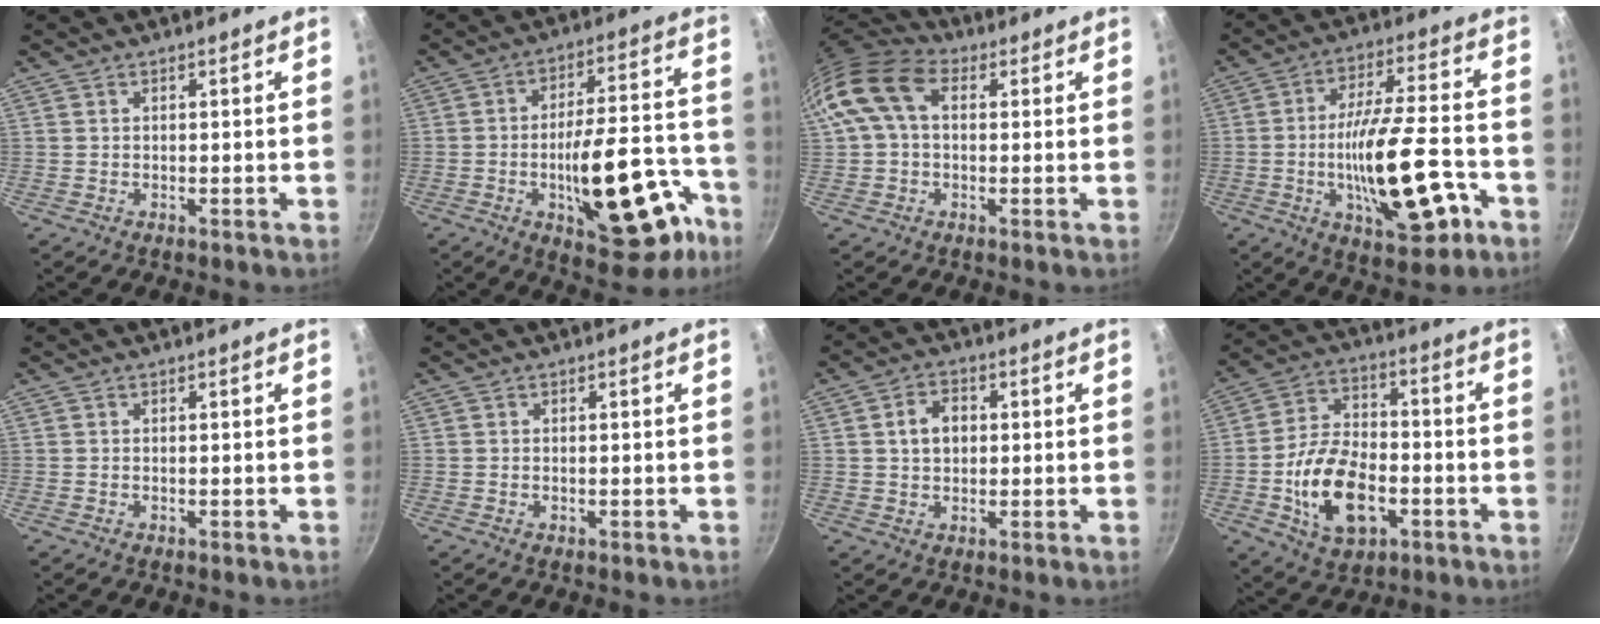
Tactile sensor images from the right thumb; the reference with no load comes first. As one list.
[{"total": 22.7, "force": [-9.2, 9.5, 18.4], "torque": [-0.208, 0.054, -0.120]}, {"total": 12.7, "force": [2.8, 8.4, 9.1], "torque": [-0.165, 0.024, 0.032]}, {"total": 19.9, "force": [-6.4, 7.2, 17.5], "torque": [-0.266, 0.033, -0.092]}, {"total": 0.0}, {"total": 0.6, "force": [-0.2, 0.4, 0.5], "torque": [-0.008, 0.002, -0.003]}, {"total": 5.5, "force": [0.7, 4.1, 3.6], "torque": [-0.042, 0.009, 0.007]}, {"total": 16.0, "force": [-4.6, 9.8, 11.8], "torque": [-0.195, 0.028, -0.078]}]